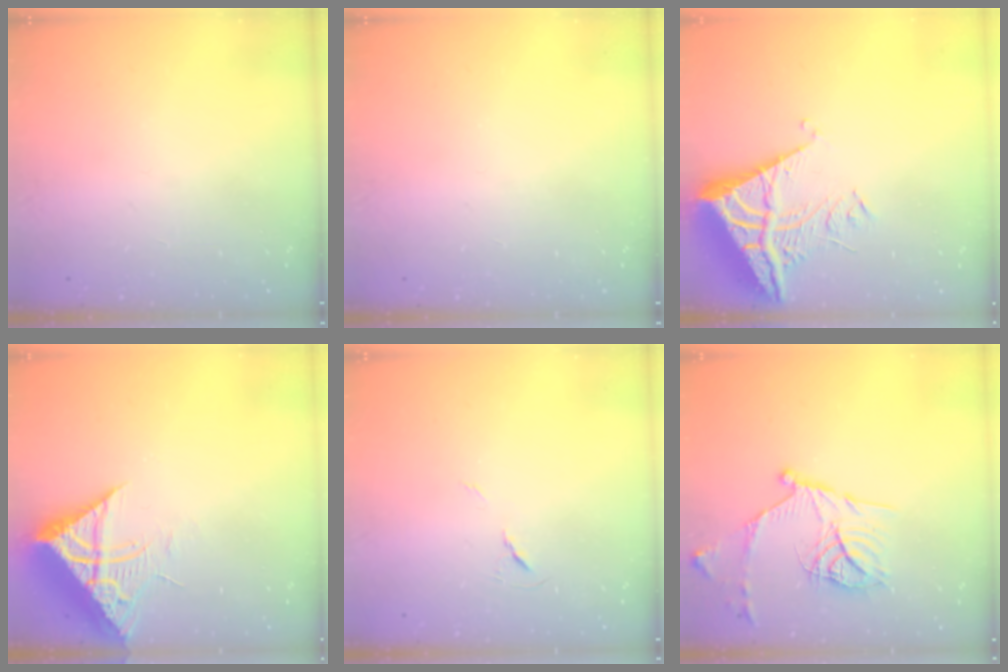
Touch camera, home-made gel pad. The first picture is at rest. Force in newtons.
{"total": 0.0}
{"total": 8.8, "press": 8.7, "slide": 0.8}
{"total": 11.8, "press": 11.7, "slide": 1.2}
{"total": 5.1, "press": 4.7, "slide": 2.1}
{"total": 16.5, "press": 16.5, "slide": 1.6}